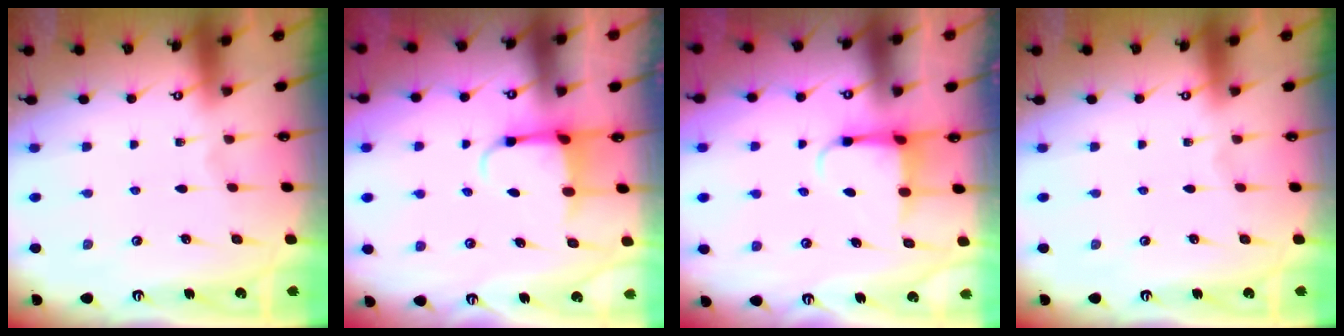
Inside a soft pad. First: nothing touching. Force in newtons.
{"total": 3.8, "press": 3.6, "slide": 0.9}
{"total": 3.6, "press": 3.6, "slide": 0.7}
{"total": 0.0}